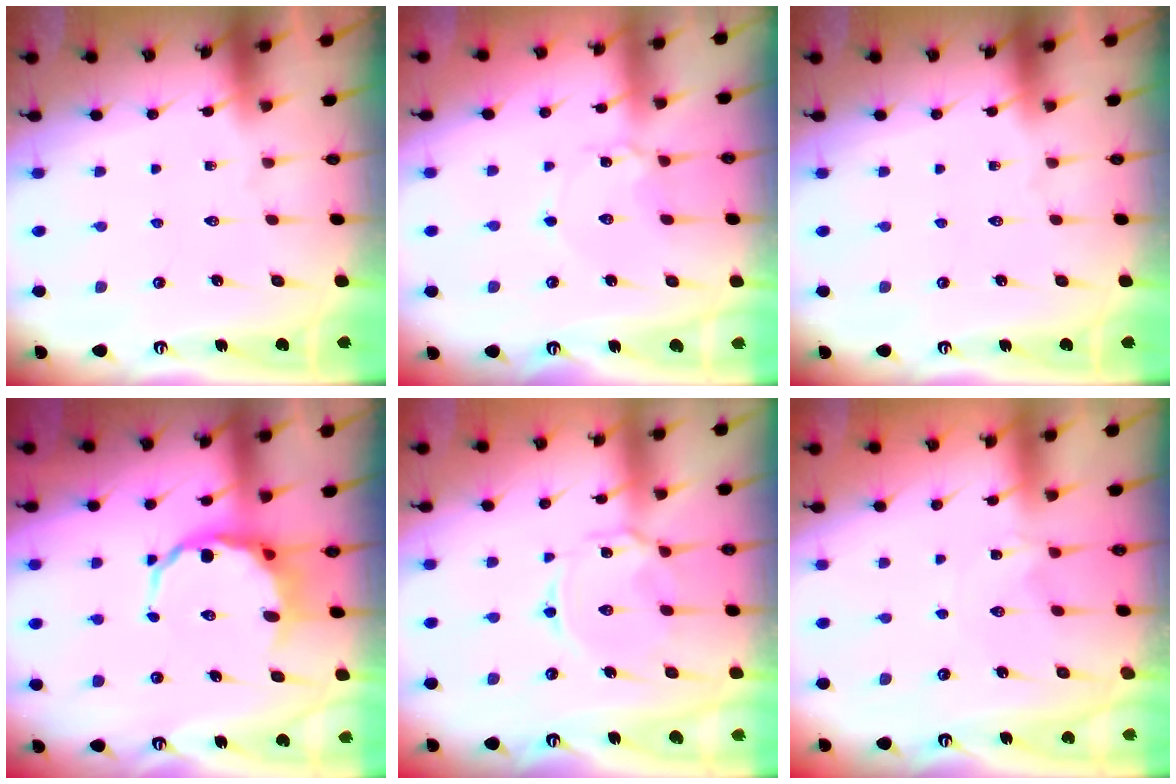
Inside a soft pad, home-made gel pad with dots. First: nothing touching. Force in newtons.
{"total": 3.2, "press": 3.2, "slide": 0.3}
{"total": 0.0}
{"total": 8.3, "press": 8.1, "slide": 2.0}
{"total": 5.5, "press": 5.5, "slide": 0.5}
{"total": 1.3, "press": 1.2, "slide": 0.4}